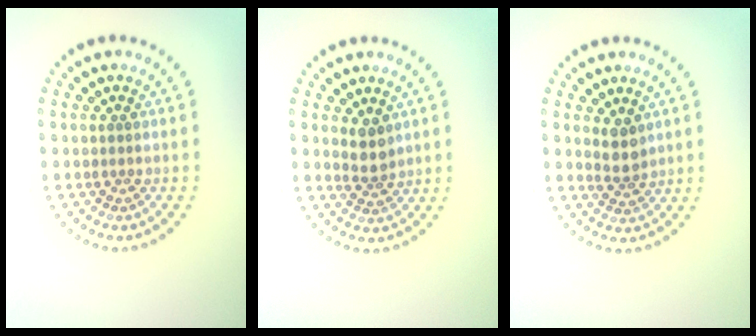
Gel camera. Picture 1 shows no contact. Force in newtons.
{"total": 2.1, "press": 1.8, "slide": 1.2}
{"total": 2.1, "press": 1.8, "slide": 1.2}